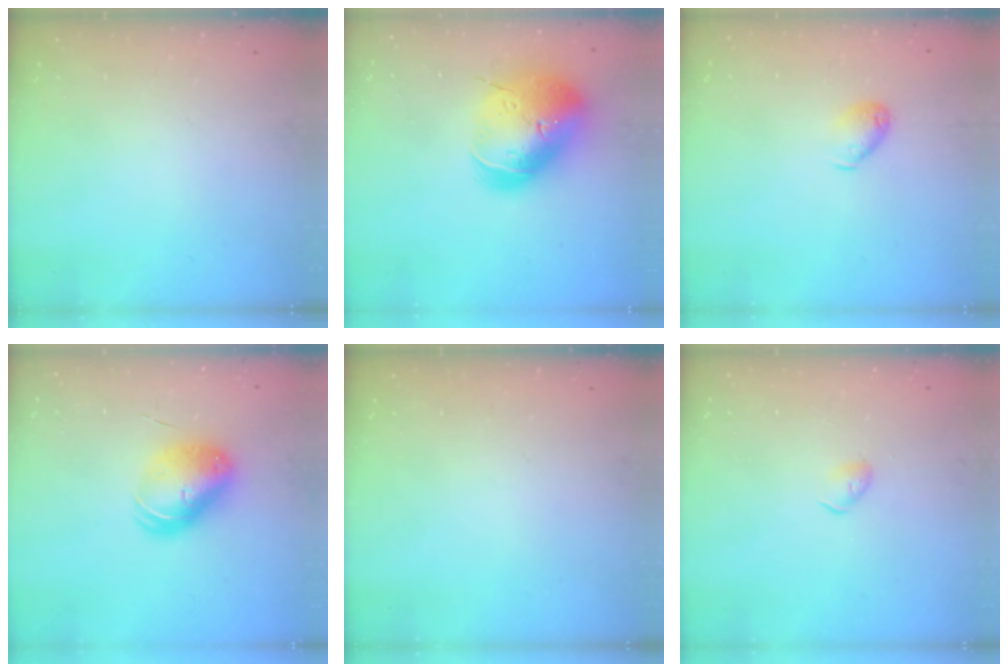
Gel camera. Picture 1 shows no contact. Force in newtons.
{"total": 24.1, "press": 23.8, "slide": 3.6}
{"total": 6.2, "press": 6.2, "slide": 0.7}
{"total": 9.2, "press": 9.1, "slide": 1.4}
{"total": 0.0}
{"total": 3.0, "press": 2.9, "slide": 0.6}